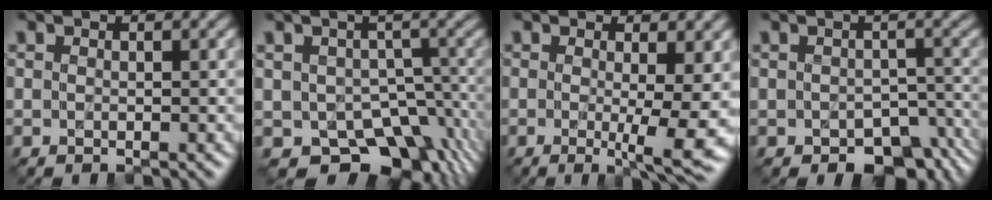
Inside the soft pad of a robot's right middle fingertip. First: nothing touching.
{"total": 8.7, "force": [-3.9, 5.5, 5.5], "torque": [-0.066, -0.026, -0.051]}
{"total": 5.3, "force": [-0.5, 0.7, 5.3], "torque": [-0.083, -0.013, -0.005]}
{"total": 5.8, "force": [-3.3, 3.1, 3.5], "torque": [-0.037, -0.022, -0.037]}